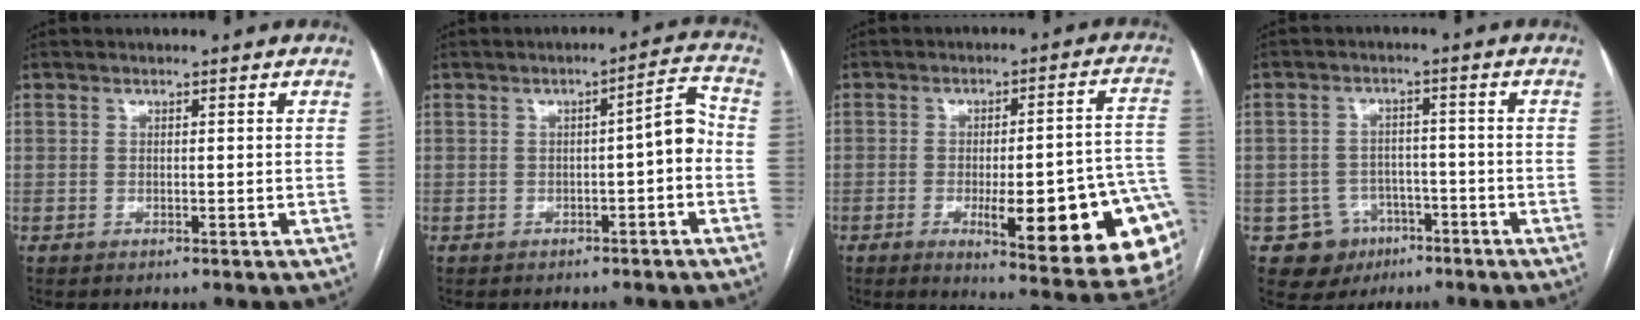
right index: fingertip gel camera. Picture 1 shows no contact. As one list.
[{"total": 4.9, "force": [-1.0, 1.0, 4.7], "torque": [-0.062, 0.024, -0.013]}, {"total": 22.4, "force": [-7.0, 4.0, 20.9], "torque": [-0.171, 0.007, -0.074]}, {"total": 6.8, "force": [-3.2, 5.9, 0.7], "torque": [-0.009, 0.011, -0.039]}]